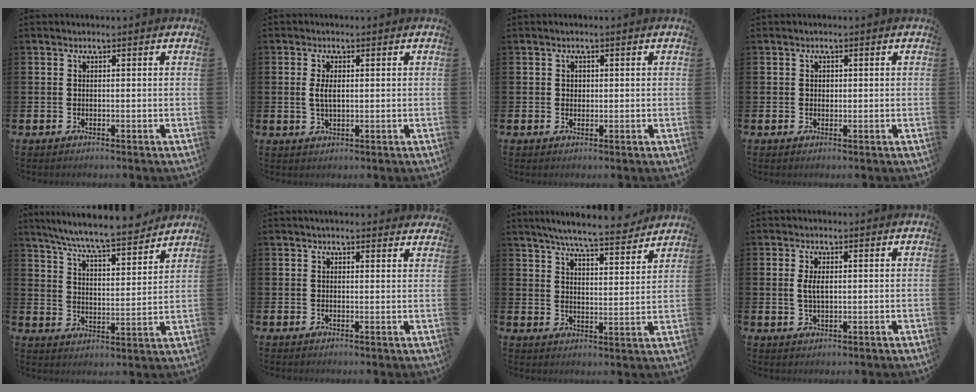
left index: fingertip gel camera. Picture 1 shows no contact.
{"total": 2.6, "force": [0.4, 1.2, 2.2], "torque": [-0.044, 0.005, 0.005]}
{"total": 1.0, "force": [0.4, 0.9, 0.3], "torque": [0.003, 0.003, 0.005]}
{"total": 0.8, "force": [0.2, 0.7, 0.3], "torque": [0.003, 0.002, 0.002]}
{"total": 8.1, "force": [7.7, 0.2, 2.8], "torque": [-0.086, -0.051, 0.135]}
{"total": 1.8, "force": [1.8, 0.3, 0.2], "torque": [-0.002, -0.006, 0.032]}
{"total": 7.4, "force": [6.9, 0.5, 2.4], "torque": [-0.057, -0.040, 0.120]}
{"total": 2.6, "force": [0.6, 1.1, 2.3], "torque": [-0.046, 0.006, 0.008]}